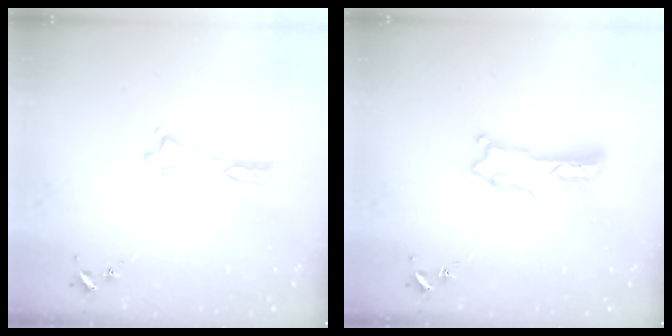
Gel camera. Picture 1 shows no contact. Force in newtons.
{"total": 2.1, "press": 2.1, "slide": 0.3}